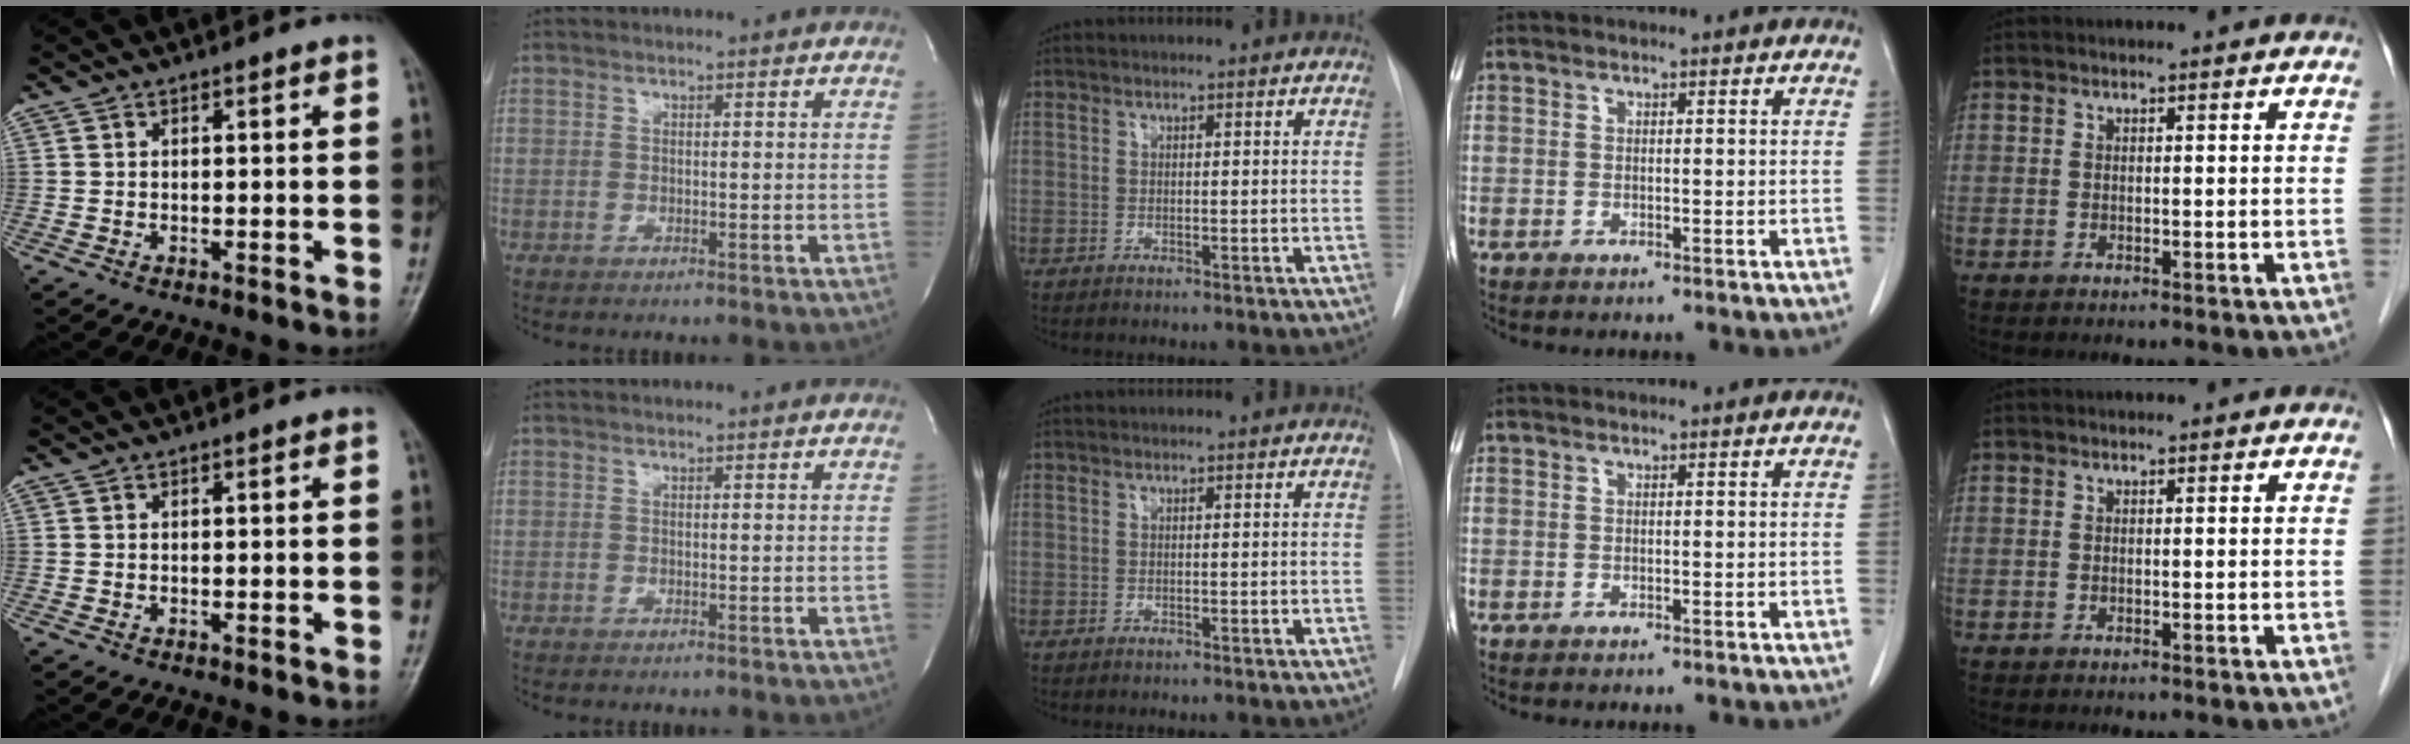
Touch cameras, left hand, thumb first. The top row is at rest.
{}